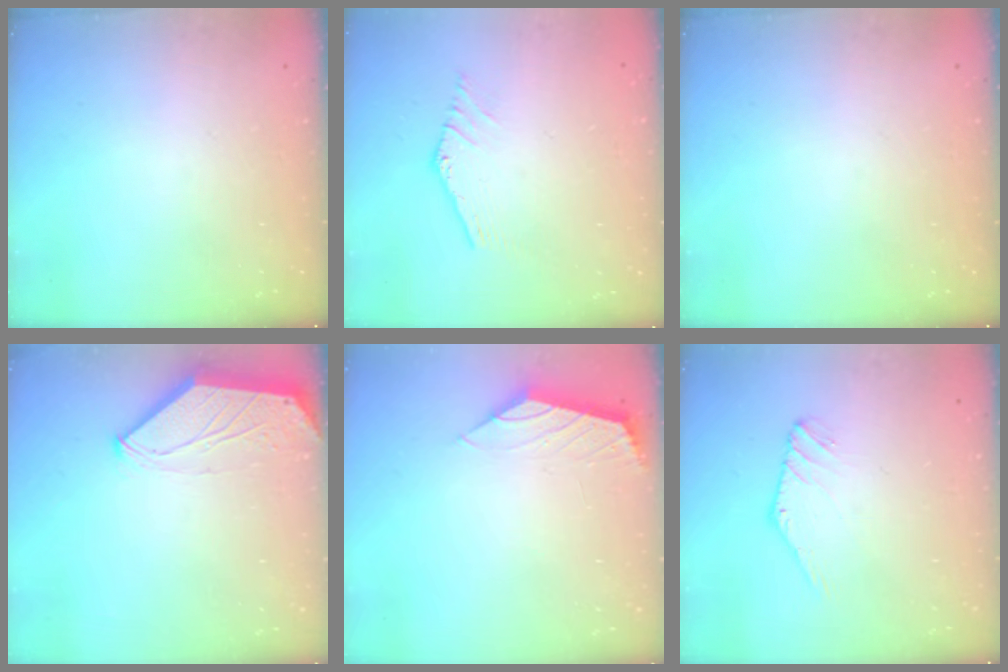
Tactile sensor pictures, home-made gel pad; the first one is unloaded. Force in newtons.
{"total": 0.7, "press": 0.7, "slide": 0.1}
{"total": 0.0}
{"total": 0.0}
{"total": 0.9, "press": 0.9, "slide": 0.3}
{"total": 1.3, "press": 1.3, "slide": 0.1}